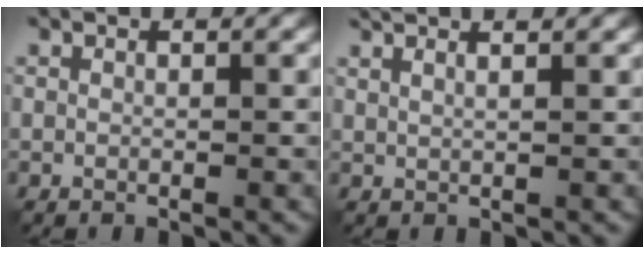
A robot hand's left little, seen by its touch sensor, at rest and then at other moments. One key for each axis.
{"total": 4.2, "fx": 2.8, "fy": 1.5, "fz": 2.7, "tx": -0.027, "ty": 0.030, "tz": 0.017}